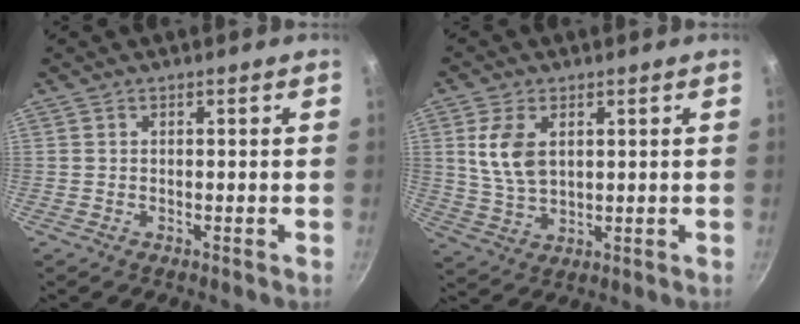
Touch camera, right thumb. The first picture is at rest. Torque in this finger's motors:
{"motor_torque": [-0.83, 1.28, 0.88, 0.35, 0.08]}